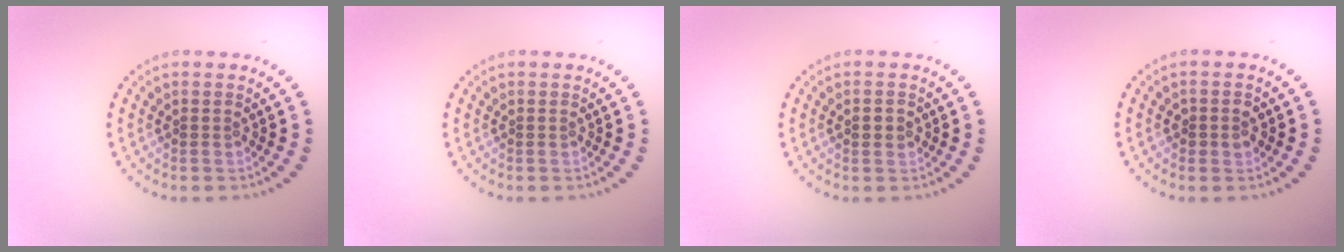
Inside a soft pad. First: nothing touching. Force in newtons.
{"total": 0.0}
{"total": 1.8, "press": 1.8, "slide": 0.1}
{"total": 1.4, "press": 1.3, "slide": 0.3}